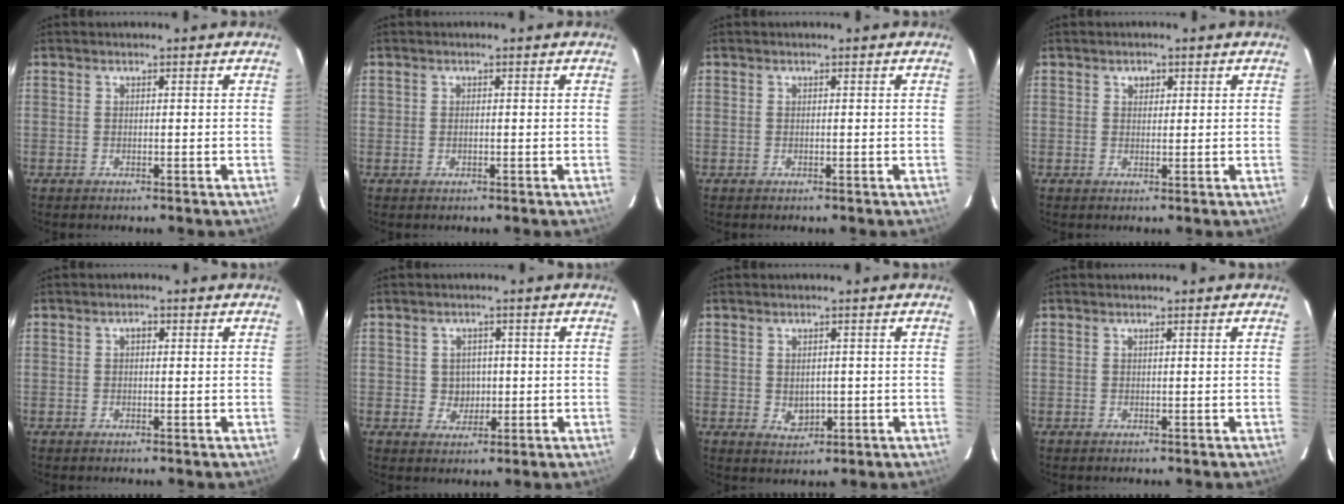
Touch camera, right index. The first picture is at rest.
{"total": 0.6, "force": [-0.1, 0.6, 0.3], "torque": [-0.006, 0.000, -0.001]}
{"total": 0.0}
{"total": 1.5, "force": [0.7, 1.3, 0.5], "torque": [-0.005, 0.006, 0.011]}
{"total": 1.0, "force": [0.1, 0.8, 0.7], "torque": [-0.010, 0.007, 0.000]}
{"total": 3.4, "force": [0.0, 3.3, 0.7], "torque": [-0.013, 0.012, 0.006]}
{"total": 3.2, "force": [-0.1, 2.6, 1.8], "torque": [-0.029, -0.002, 0.006]}
{"total": 0.0}